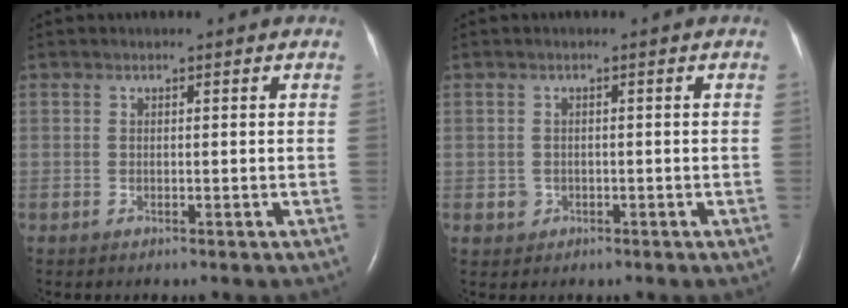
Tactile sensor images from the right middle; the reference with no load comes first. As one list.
[{"total": 1.5, "force": [-0.5, 1.4, 0.2], "torque": [0.000, 0.005, -0.006]}]